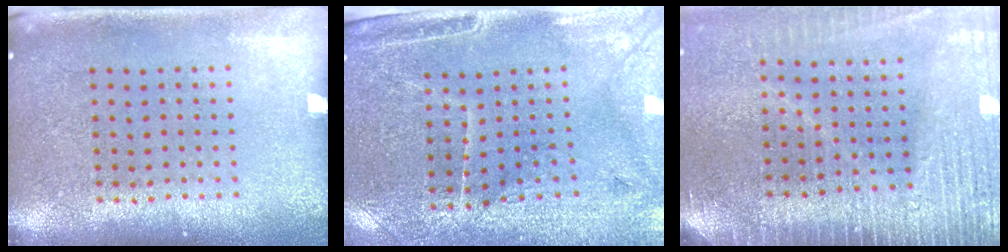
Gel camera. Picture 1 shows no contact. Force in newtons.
{"total": 3.3, "press": 3.1, "slide": 1.0}
{"total": 3.6, "press": 3.2, "slide": 1.6}